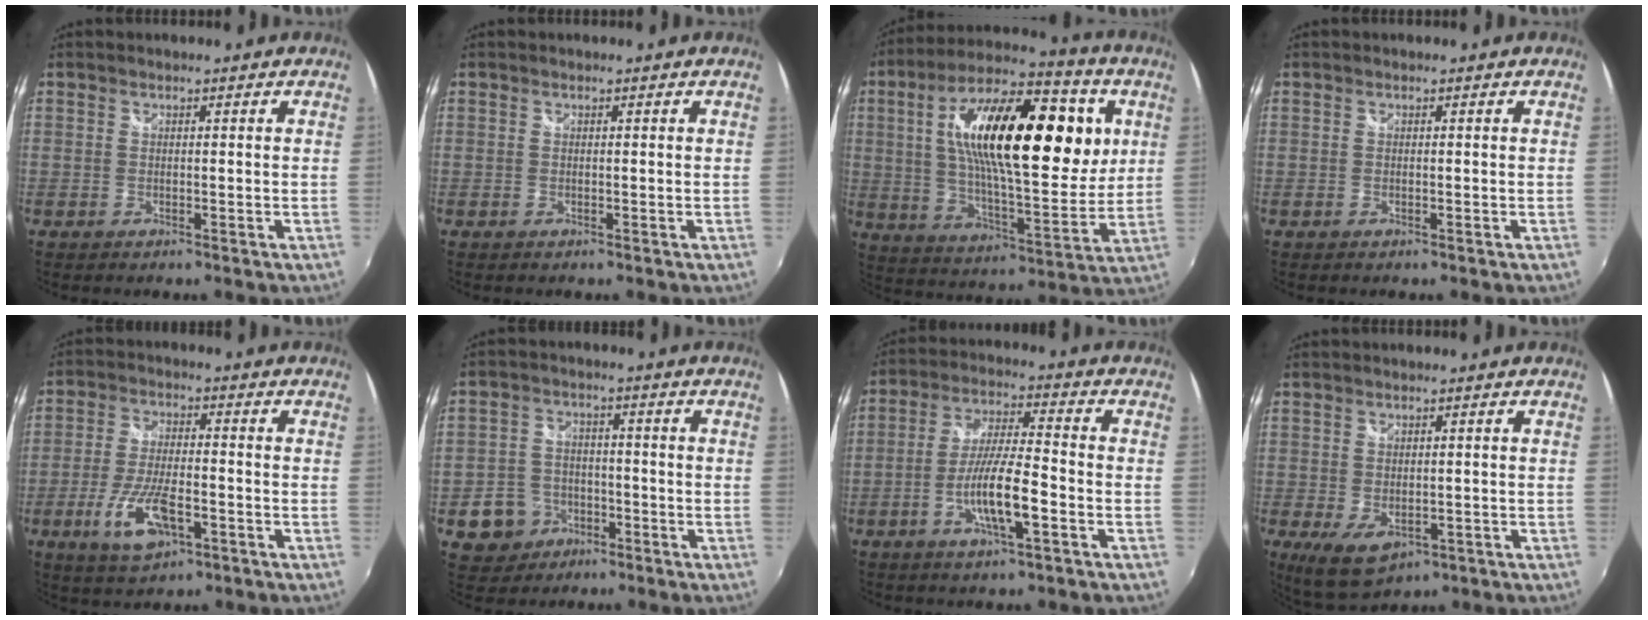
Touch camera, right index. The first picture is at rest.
{"total": 0.0}
{"total": 26.8, "force": [6.7, 10.4, 23.8], "torque": [-0.419, 0.024, 0.100]}
{"total": 0.0}
{"total": 10.3, "force": [-4.4, 3.8, 8.4], "torque": [-0.181, -0.012, -0.077]}
{"total": 7.9, "force": [-3.5, 6.9, 1.7], "torque": [-0.057, 0.015, -0.047]}
{"total": 9.9, "force": [-3.8, 1.3, 9.0], "torque": [-0.177, -0.002, -0.070]}
{"total": 6.8, "force": [-2.0, 4.3, 4.9], "torque": [-0.091, -0.025, -0.025]}